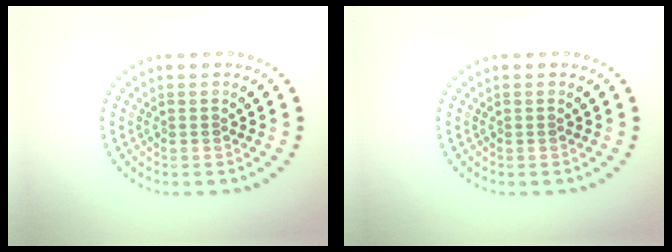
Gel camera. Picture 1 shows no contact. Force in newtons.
{"total": 0.0}